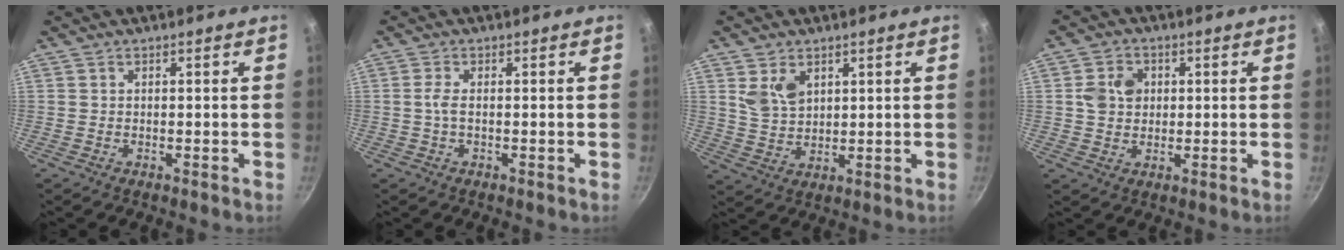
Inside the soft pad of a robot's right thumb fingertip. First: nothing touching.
{"total": 2.0, "force": [-0.3, 0.6, 1.9], "torque": [-0.052, 0.004, -0.008]}
{"total": 6.2, "force": [2.7, 4.1, 3.9], "torque": [-0.058, -0.018, 0.058]}
{"total": 5.6, "force": [0.8, 4.6, 3.1], "torque": [-0.037, 0.006, 0.009]}